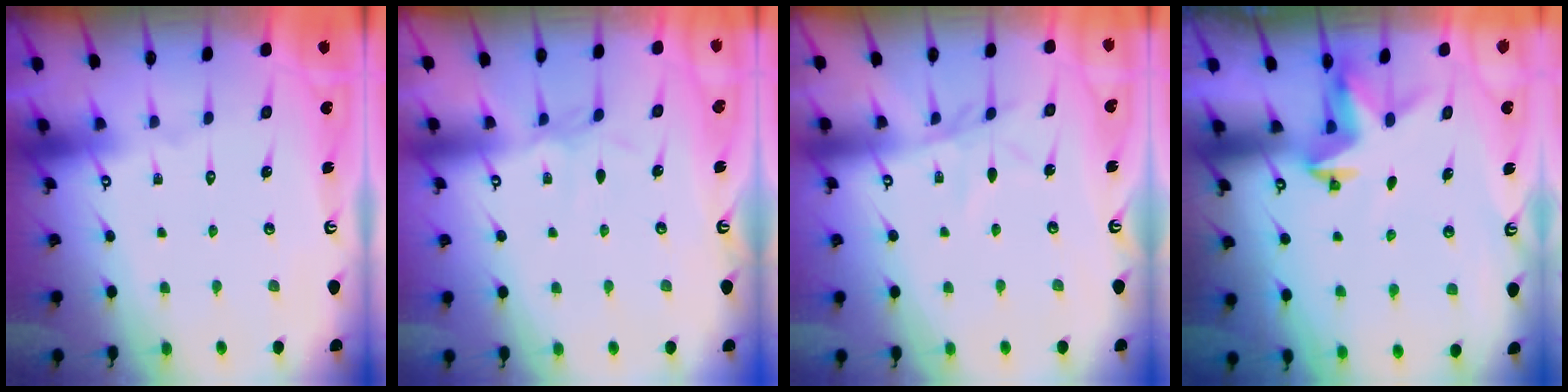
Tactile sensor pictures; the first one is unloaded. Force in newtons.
{"total": 1.7, "press": 1.6, "slide": 0.4}
{"total": 5.6, "press": 5.5, "slide": 0.6}
{"total": 3.1, "press": 3.1, "slide": 0.2}